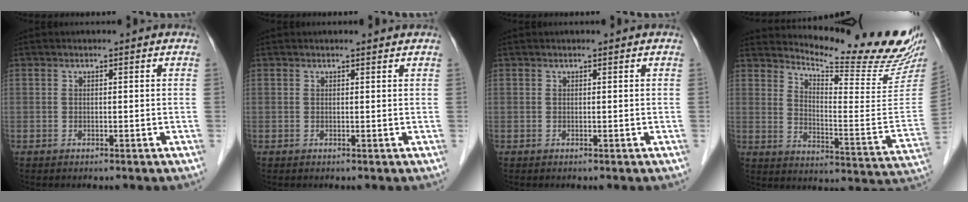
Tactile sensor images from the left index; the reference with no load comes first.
{"total": 1.4, "force": [1.4, 0.0, 0.2], "torque": [-0.009, 0.002, 0.017]}
{"total": 0.7, "force": [0.7, 0.0, 0.3], "torque": [-0.006, 0.010, 0.012]}
{"total": 19.2, "force": [18.2, 0.6, 6.1], "torque": [-0.105, -0.115, 0.229]}